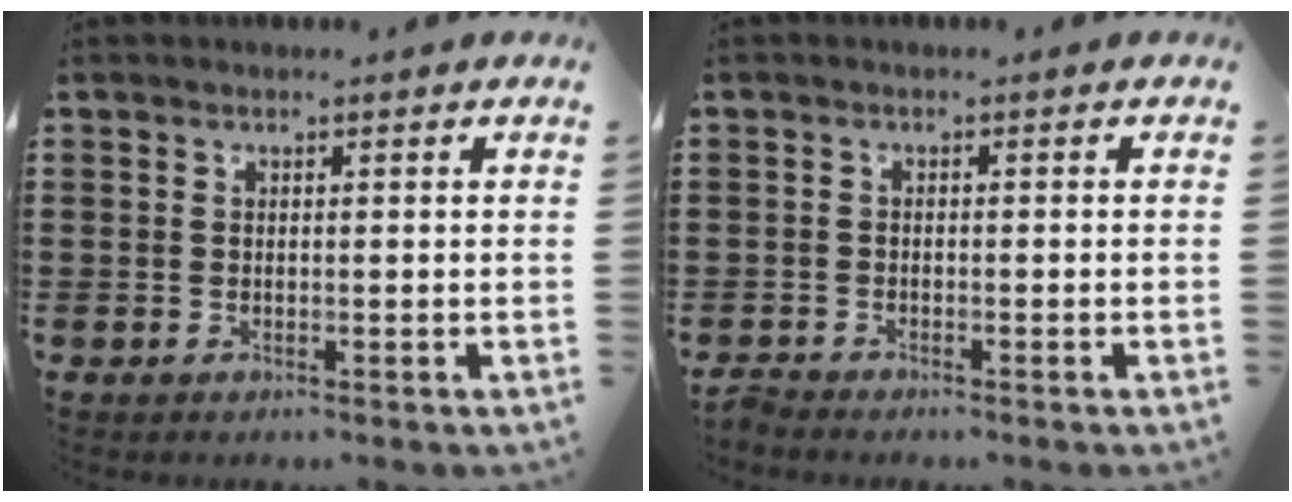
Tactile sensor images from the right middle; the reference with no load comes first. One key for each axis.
{"total": 1.2, "fx": -1.2, "fy": 0.0, "fz": 0.2, "tx": -0.008, "ty": -0.002, "tz": -0.023}